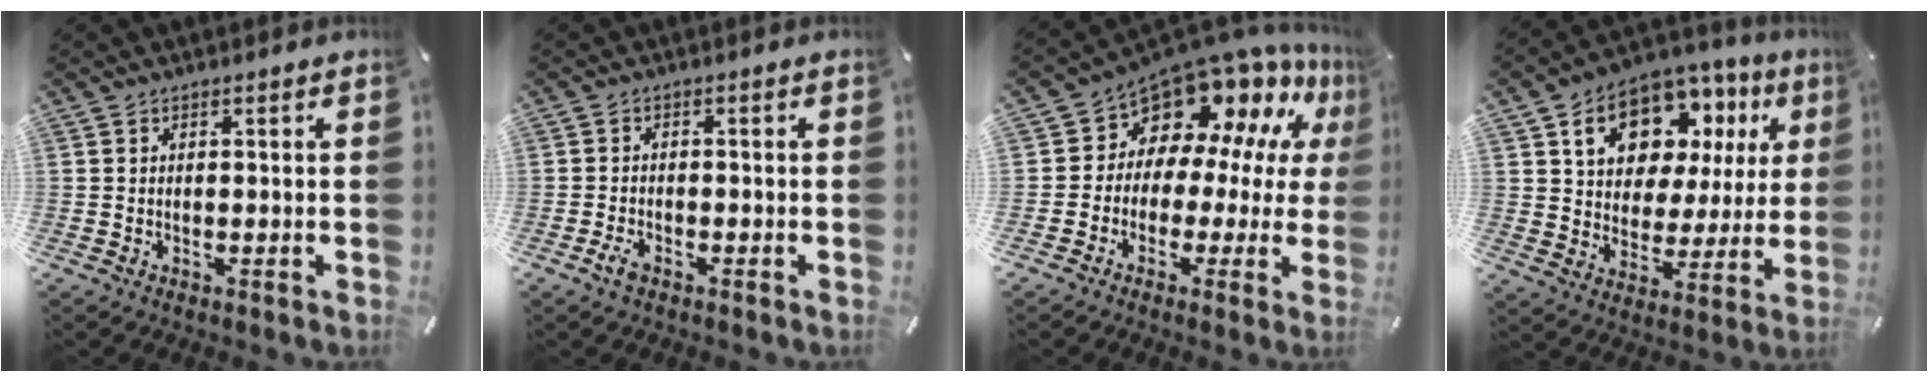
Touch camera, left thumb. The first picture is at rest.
{"total": 2.4, "force": [-1.5, 1.2, 1.5], "torque": [-0.042, 0.000, -0.031]}
{"total": 12.5, "force": [9.3, 7.5, 3.5], "torque": [-0.067, -0.094, 0.162]}
{"total": 15.3, "force": [8.0, 10.9, 7.1], "torque": [-0.123, -0.038, 0.147]}